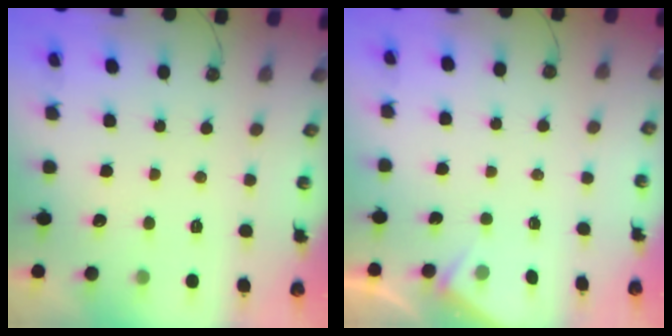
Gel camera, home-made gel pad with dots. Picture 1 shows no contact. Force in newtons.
{"total": 2.9, "press": 2.9, "slide": 0.4}